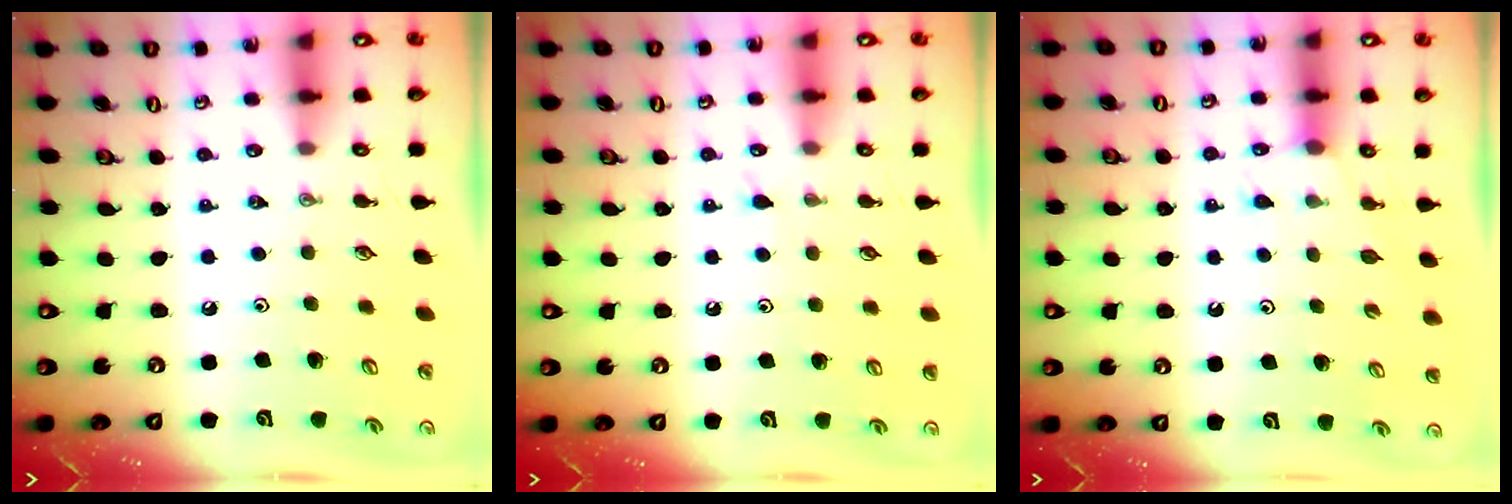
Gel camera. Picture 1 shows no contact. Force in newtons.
{"total": 5.3, "press": 5.2, "slide": 0.6}
{"total": 3.8, "press": 3.8, "slide": 0.3}